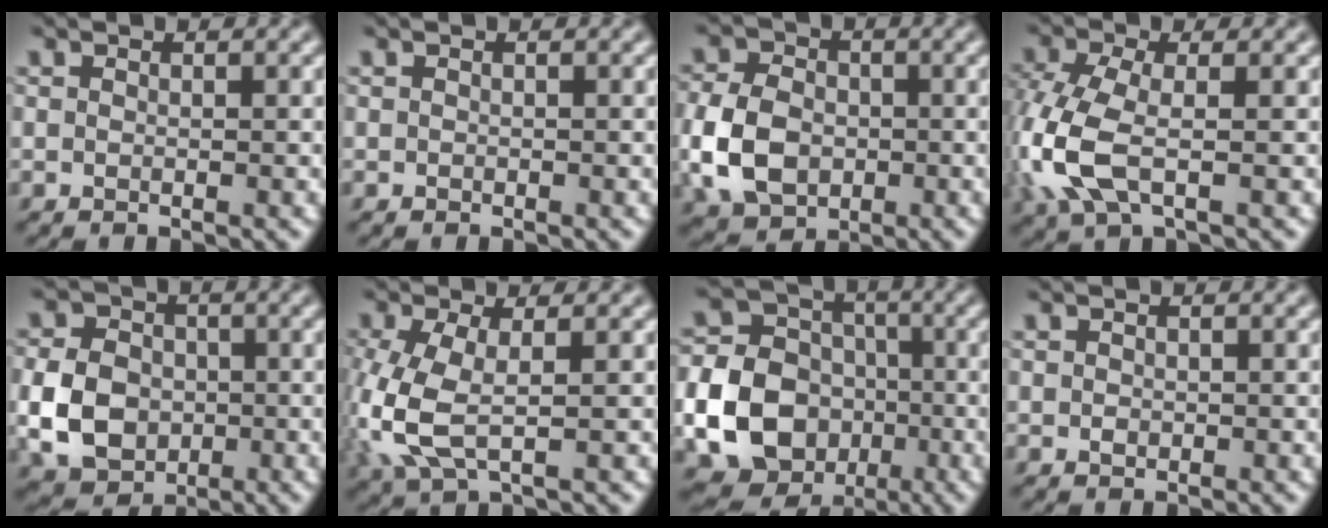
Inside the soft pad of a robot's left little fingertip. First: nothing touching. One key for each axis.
{"total": 0.0}
{"total": 7.4, "fx": -1.8, "fy": 5.4, "fz": 4.6, "tx": -0.114, "ty": -0.002, "tz": -0.047}
{"total": 6.4, "fx": -1.7, "fy": 3.2, "fz": 5.3, "tx": -0.148, "ty": 0.004, "tz": -0.039}
{"total": 6.6, "fx": -1.3, "fy": 5.2, "fz": 3.9, "tx": -0.090, "ty": -0.003, "tz": -0.033}
{"total": 5.6, "fx": -0.6, "fy": 2.6, "fz": 4.9, "tx": -0.140, "ty": -0.001, "tz": -0.009}
{"total": 16.0, "fx": -4.4, "fy": 14.1, "fz": 6.1, "tx": -0.150, "ty": -0.042, "tz": -0.092}
{"total": 0.6, "fx": -0.1, "fy": 0.5, "fz": 0.3, "tx": -0.008, "ty": 0.000, "tz": -0.005}